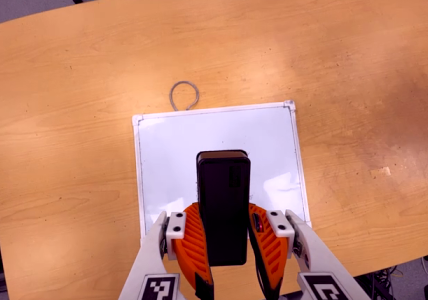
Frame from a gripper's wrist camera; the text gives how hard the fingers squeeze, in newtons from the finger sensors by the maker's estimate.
{"total": 7.9, "left": 6.8, "right": 9.1}